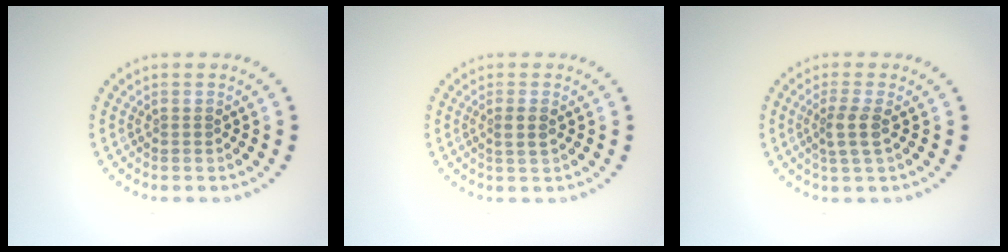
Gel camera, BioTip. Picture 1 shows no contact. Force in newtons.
{"total": 1.5, "press": 1.4, "slide": 0.5}
{"total": 2.1, "press": 1.8, "slide": 1.1}